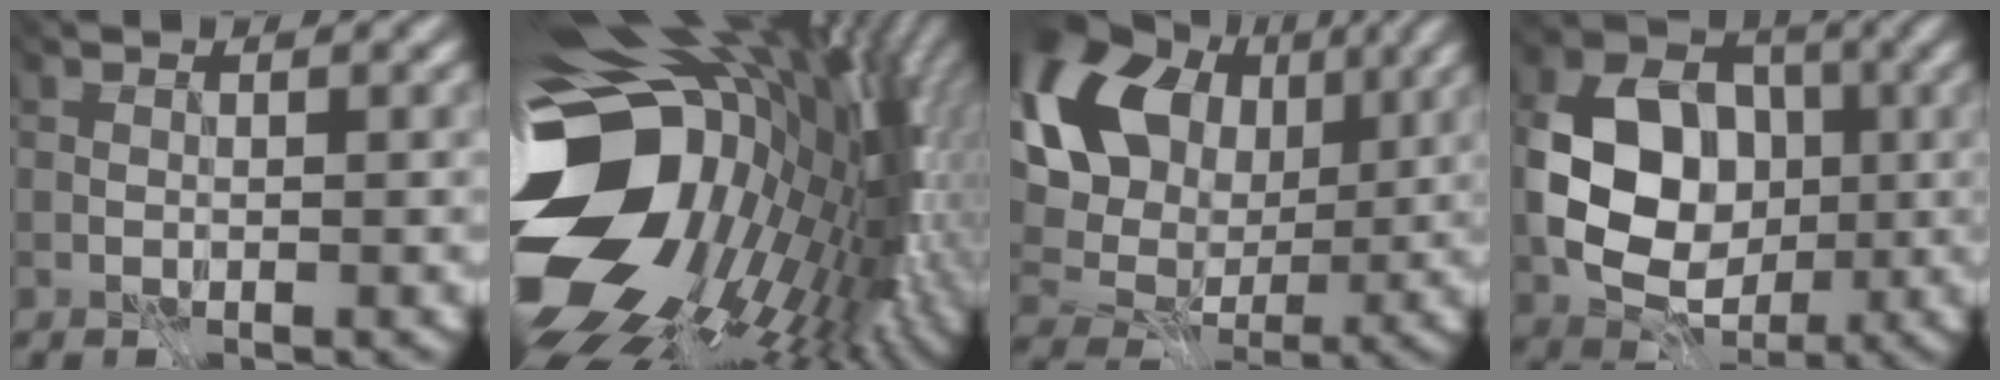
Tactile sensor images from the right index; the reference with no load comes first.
{"total": 17.4, "force": [-3.1, 11.5, 12.6], "torque": [-0.239, -0.035, -0.016]}
{"total": 12.3, "force": [3.5, 9.1, 7.5], "torque": [-0.160, 0.023, 0.090]}
{"total": 8.3, "force": [-2.8, 5.8, 5.2], "torque": [-0.100, -0.013, -0.032]}